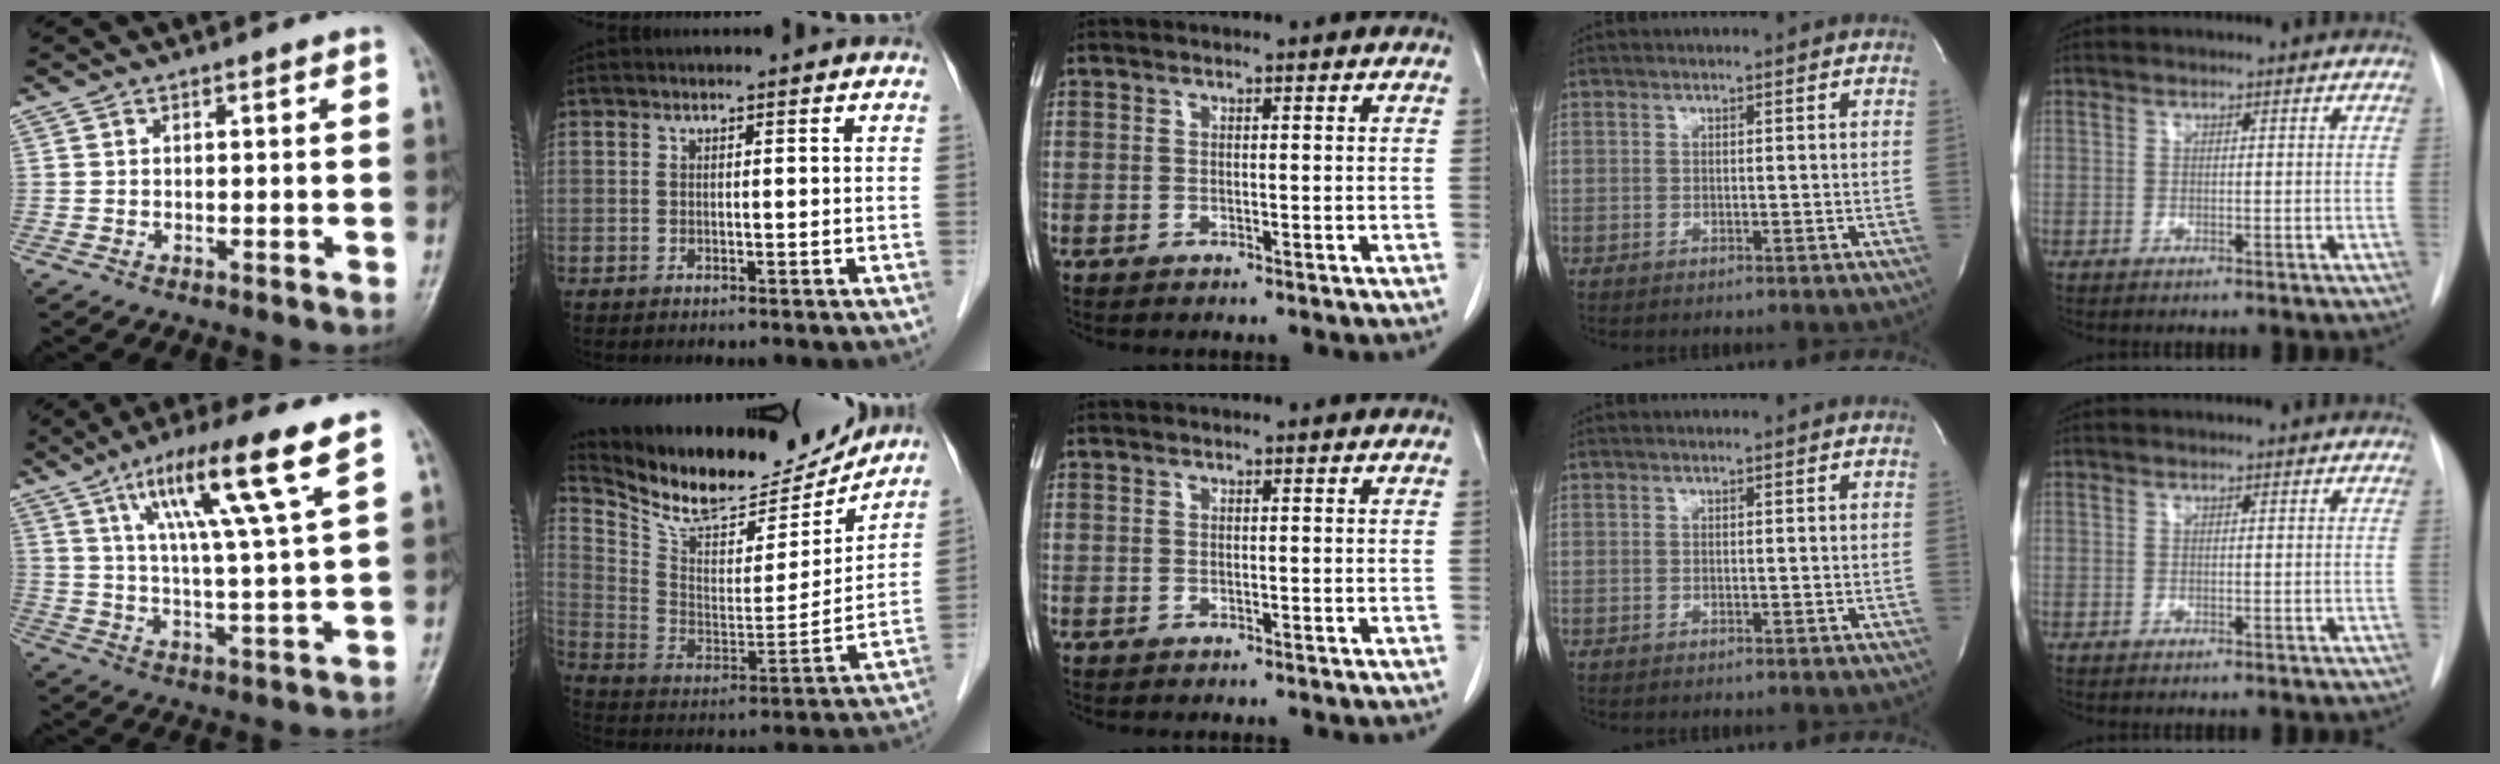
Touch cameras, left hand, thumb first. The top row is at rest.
{"thumb": {"total": 15.3, "force": [8.1, 0.9, 13.0], "torque": [-0.226, -0.026, 0.138]}, "index": {"total": 18.9, "force": [17.5, 5.0, 5.2], "torque": [-0.102, -0.020, 0.284]}}